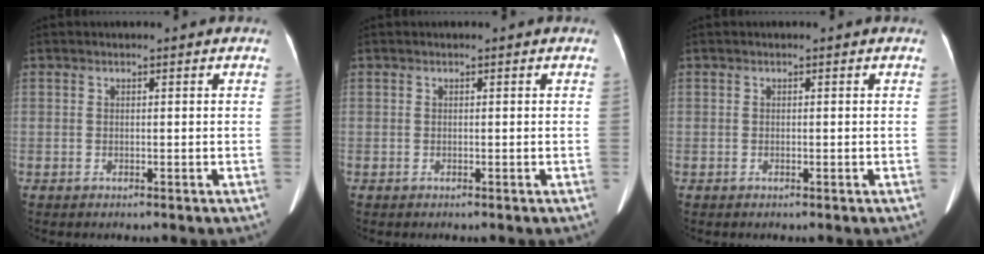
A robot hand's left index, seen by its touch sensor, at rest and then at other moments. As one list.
[{"total": 0.0}, {"total": 0.0}]